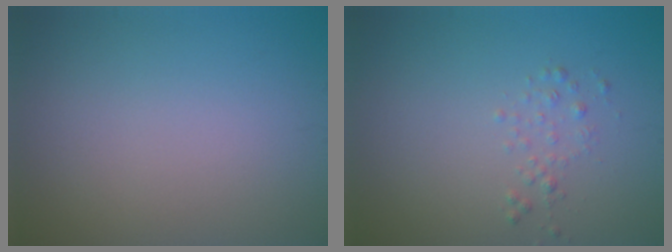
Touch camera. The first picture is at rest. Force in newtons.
{"total": 1.1, "press": 1.1, "slide": 0.1}